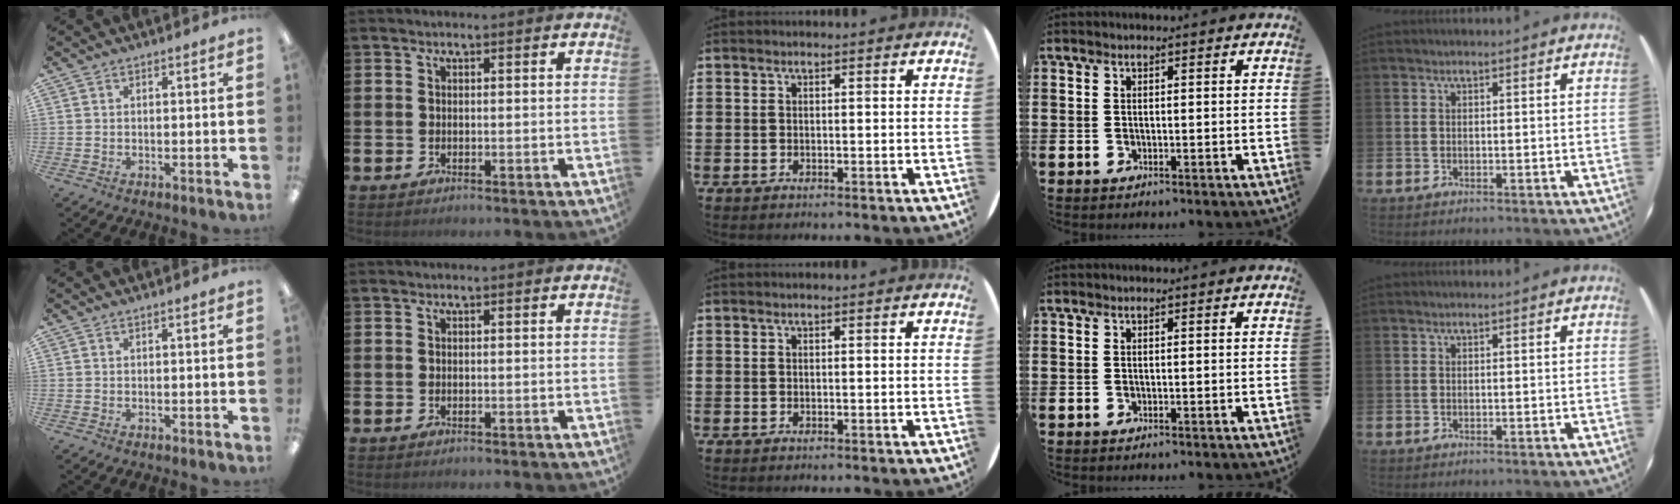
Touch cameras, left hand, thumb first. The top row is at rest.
{}